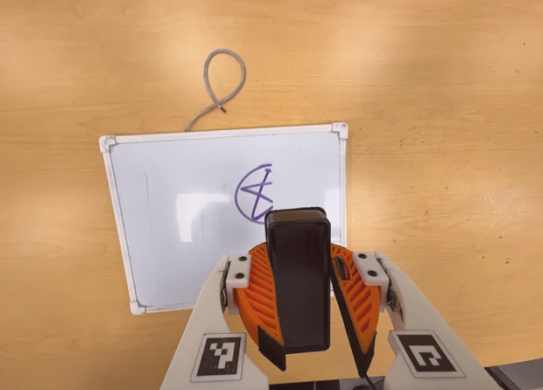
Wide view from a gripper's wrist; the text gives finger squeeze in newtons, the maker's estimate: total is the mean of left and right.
{"total": 10.7, "left": 10.9, "right": 10.5}